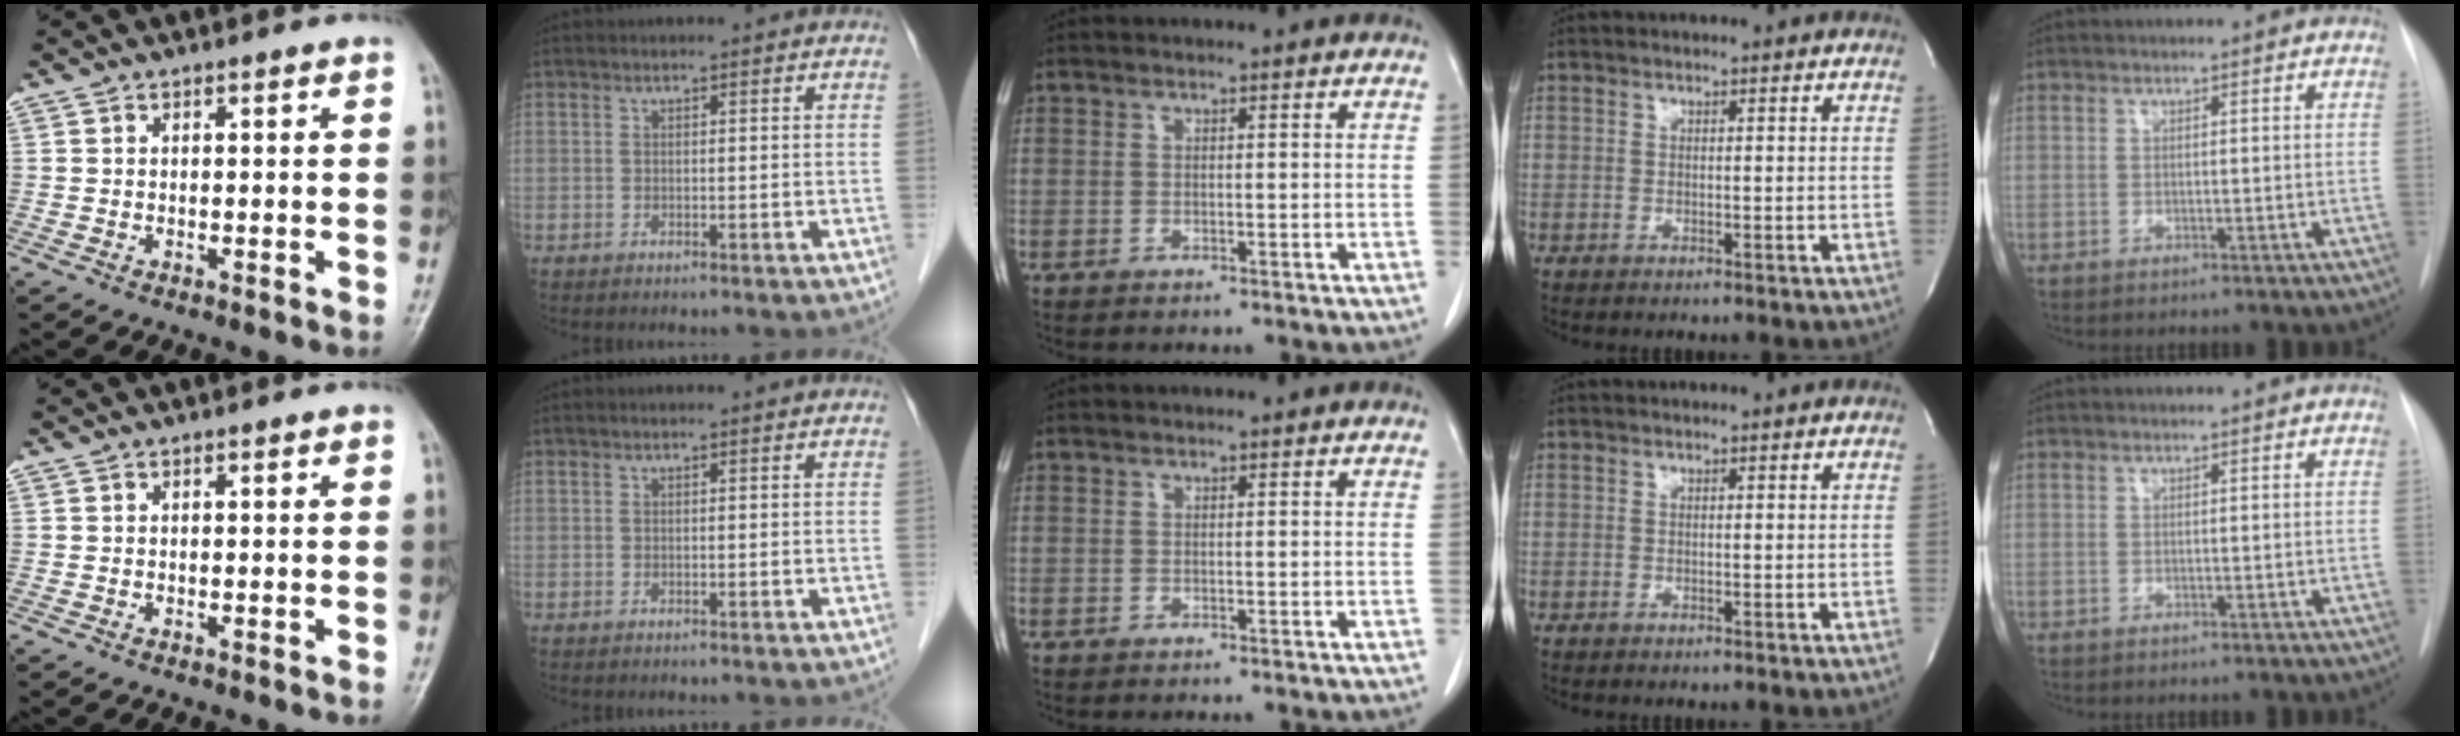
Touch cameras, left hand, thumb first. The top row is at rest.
{}